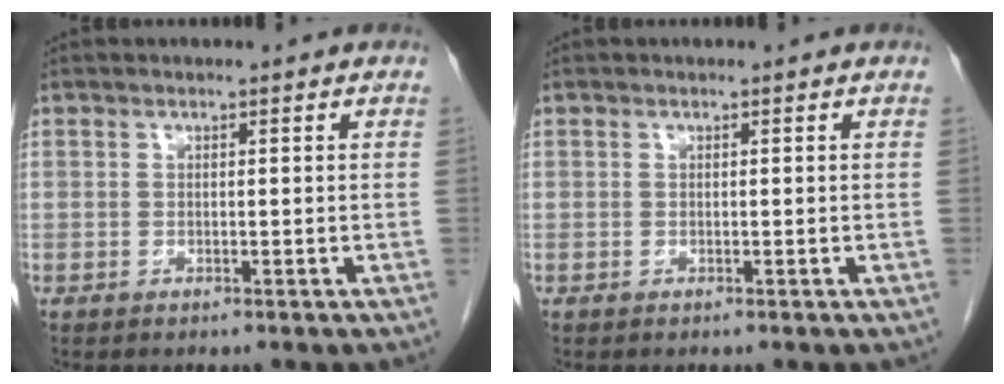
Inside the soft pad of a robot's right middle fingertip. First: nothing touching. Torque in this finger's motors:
{"motor_torque": [-0.24, -0.26, 0.00, -0.01]}